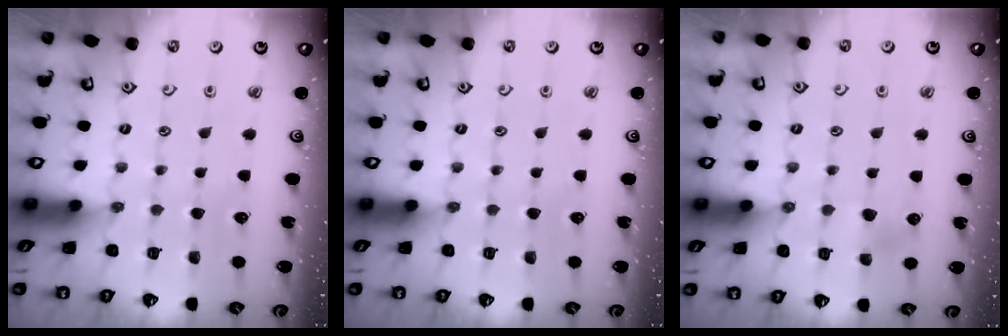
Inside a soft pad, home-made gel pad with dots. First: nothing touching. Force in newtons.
{"total": 0.0}
{"total": 2.6, "press": 2.6, "slide": 0.5}